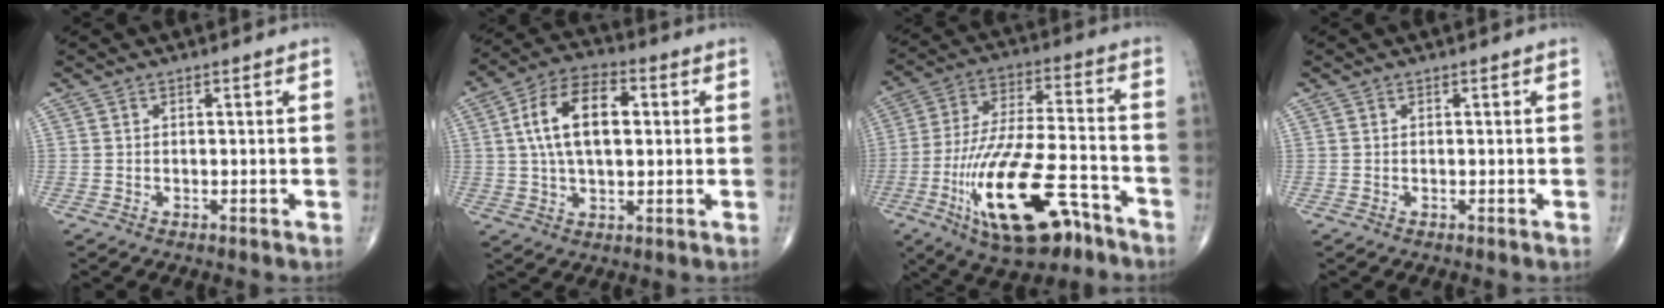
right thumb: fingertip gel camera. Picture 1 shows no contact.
{"total": 13.4, "force": [2.2, 7.2, 11.1], "torque": [-0.195, 0.018, 0.034]}
{"total": 21.6, "force": [-10.9, 8.3, 16.7], "torque": [-0.304, 0.054, -0.175]}
{"total": 0.0}